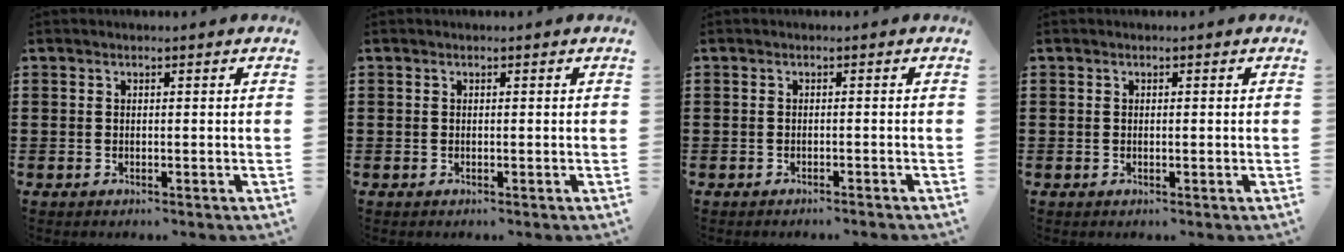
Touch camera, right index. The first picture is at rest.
{"total": 0.0}
{"total": 0.9, "force": [-0.8, -0.2, 0.2], "torque": [-0.005, -0.004, -0.017]}
{"total": 0.0}